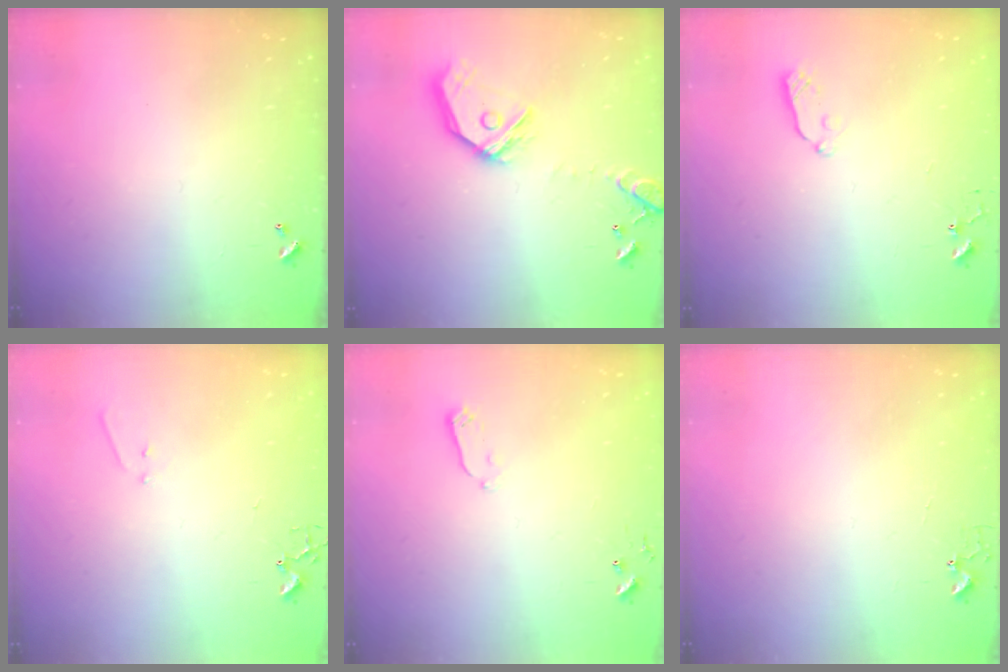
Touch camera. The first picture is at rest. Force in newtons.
{"total": 16.5, "press": 16.3, "slide": 2.4}
{"total": 3.8, "press": 3.8, "slide": 0.6}
{"total": 5.7, "press": 5.7, "slide": 0.7}
{"total": 2.9, "press": 2.9, "slide": 0.4}
{"total": 2.7, "press": 2.7, "slide": 0.3}